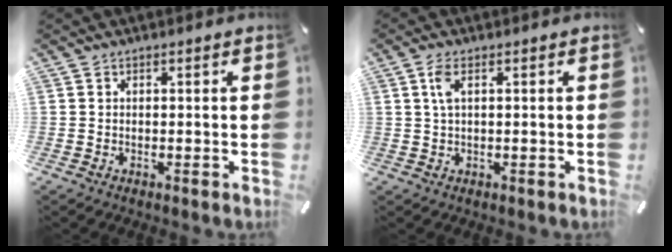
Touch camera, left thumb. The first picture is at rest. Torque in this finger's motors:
{"motor_torque": [0.18, 0.12, 0.02, -0.07, 0.19]}